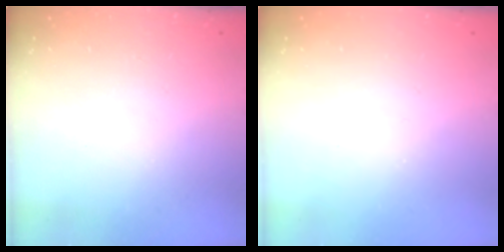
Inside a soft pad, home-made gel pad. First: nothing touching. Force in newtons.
{"total": 0.0}